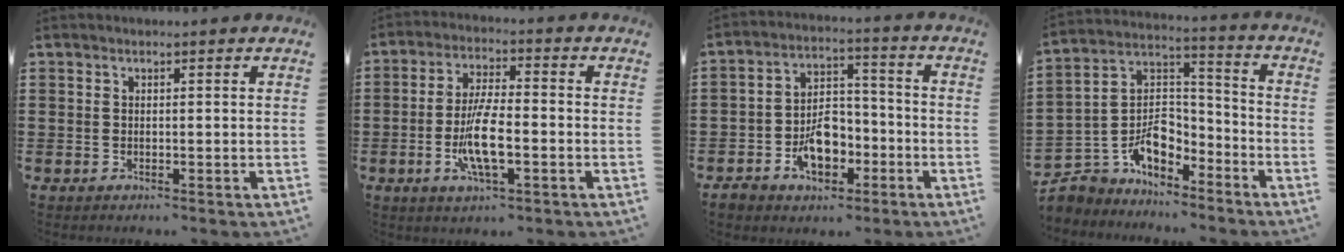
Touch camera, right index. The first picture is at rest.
{"total": 8.3, "force": [-2.3, 2.4, 7.6], "torque": [-0.158, -0.010, -0.043]}
{"total": 8.5, "force": [-3.7, 5.5, 5.3], "torque": [-0.091, 0.020, -0.064]}
{"total": 7.6, "force": [-4.2, 5.5, 3.2], "torque": [-0.075, 0.000, -0.078]}